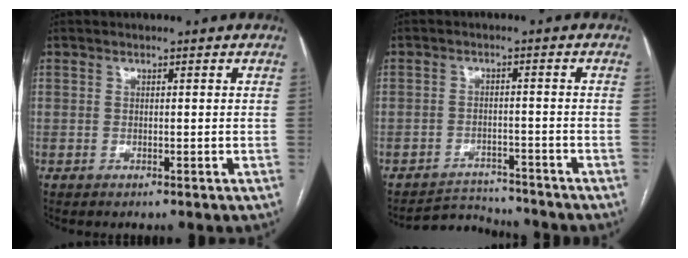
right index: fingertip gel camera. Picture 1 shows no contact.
{"total": 5.1, "force": [-4.9, 0.7, -1.1], "torque": [0.021, 0.007, -0.078]}